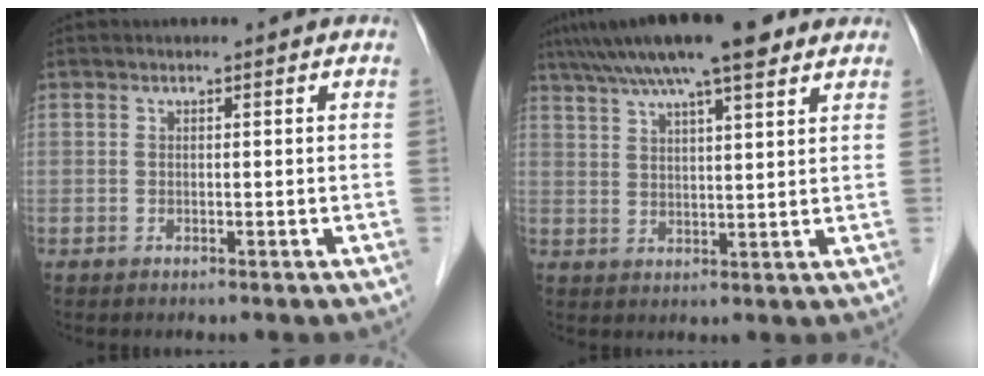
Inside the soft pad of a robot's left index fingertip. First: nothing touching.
{"total": 13.6, "force": [10.1, 1.8, 8.9], "torque": [-0.149, 0.032, 0.156]}